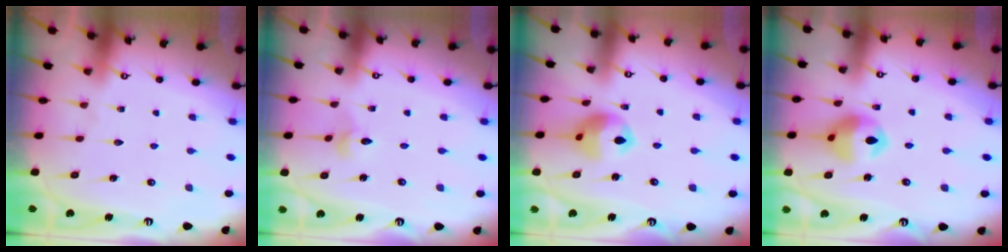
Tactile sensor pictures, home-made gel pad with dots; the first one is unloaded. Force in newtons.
{"total": 2.8, "press": 2.8, "slide": 0.3}
{"total": 10.3, "press": 10.2, "slide": 0.8}
{"total": 12.3, "press": 12.2, "slide": 1.6}